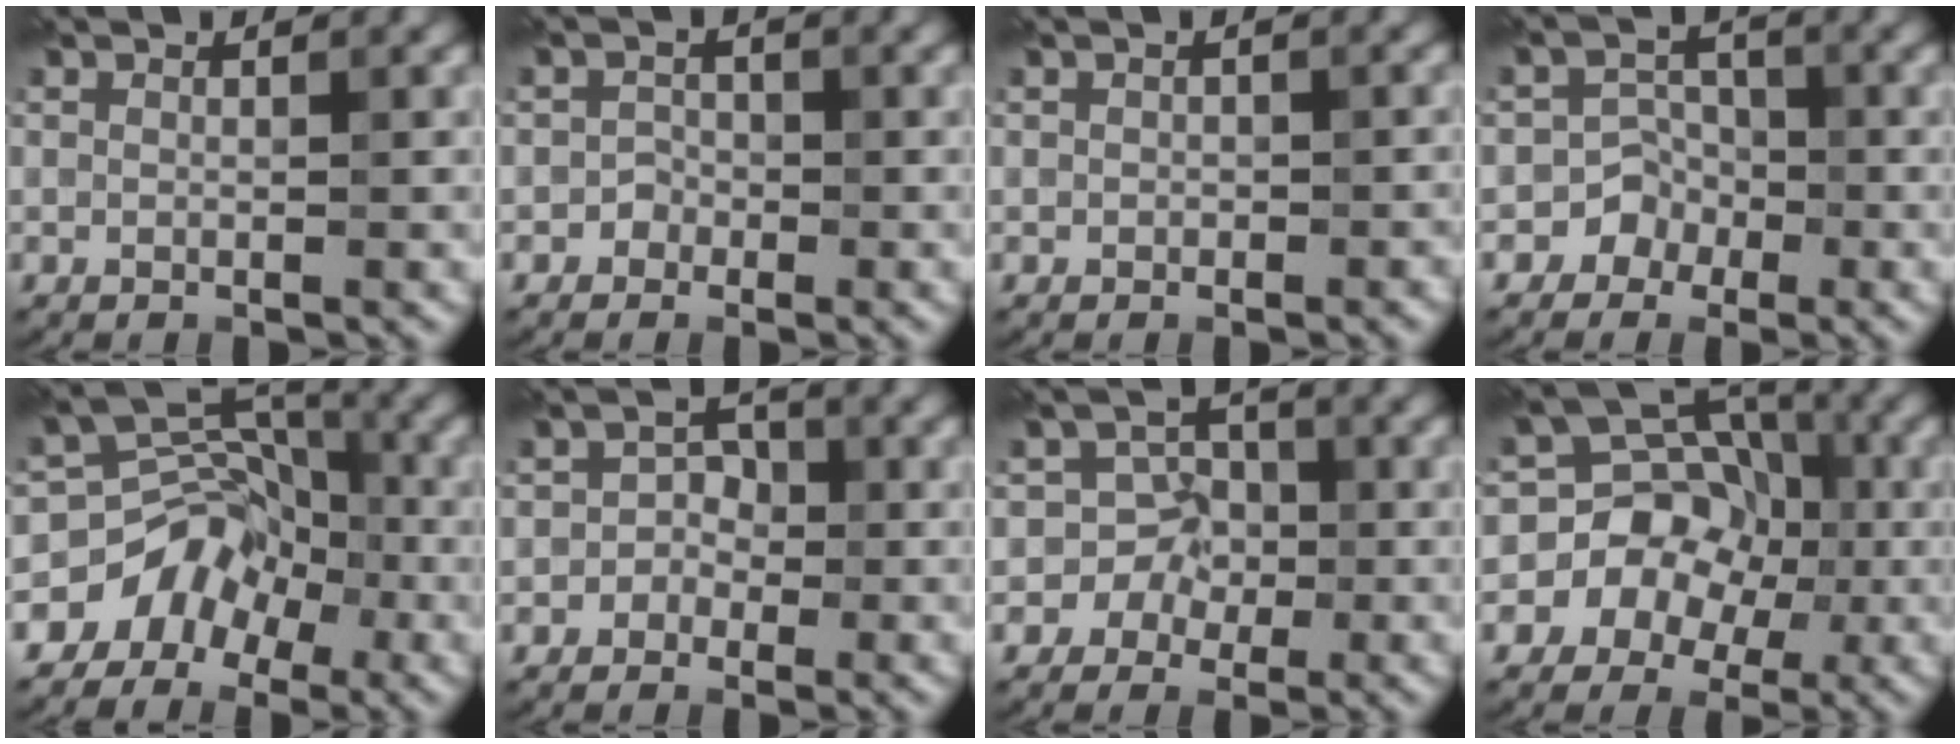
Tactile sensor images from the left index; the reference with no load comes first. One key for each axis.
{"total": 1.1, "fx": -0.6, "fy": 0.9, "fz": -0.2, "tx": 0.009, "ty": 0.010, "tz": -0.014}
{"total": 0.8, "fx": -0.5, "fy": 0.6, "fz": 0.2, "tx": -0.002, "ty": 0.004, "tz": -0.006}
{"total": 2.9, "fx": -1.4, "fy": 2.5, "fz": -0.1, "tx": 0.042, "ty": 0.020, "tz": -0.037}
{"total": 5.0, "fx": -2.9, "fy": 3.8, "fz": 1.2, "tx": 0.008, "ty": 0.023, "tz": -0.052}
{"total": 1.9, "fx": -0.7, "fy": 1.7, "fz": 0.4, "tx": 0.019, "ty": 0.012, "tz": -0.022}
{"total": 4.1, "fx": -1.5, "fy": 3.8, "fz": 0.1, "tx": 0.037, "ty": 0.021, "tz": -0.044}
{"total": 7.3, "fx": -1.6, "fy": 6.6, "fz": 2.4, "tx": -0.005, "ty": 0.029, "tz": -0.050}